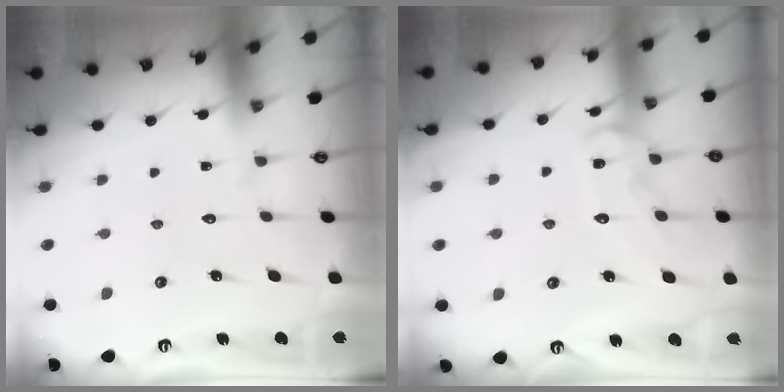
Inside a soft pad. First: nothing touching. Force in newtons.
{"total": 10.7, "press": 10.7, "slide": 0.9}